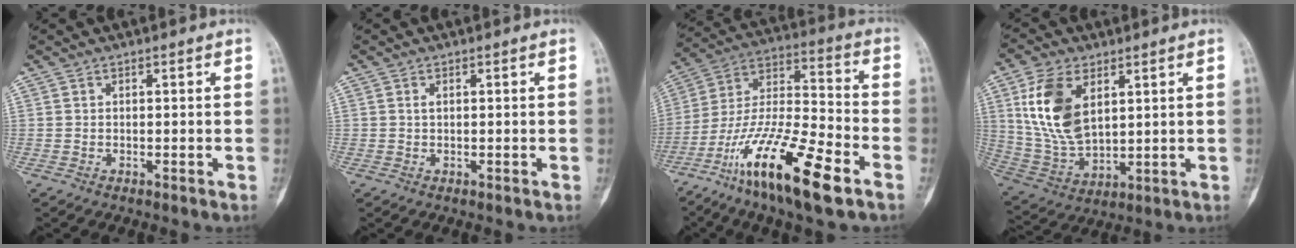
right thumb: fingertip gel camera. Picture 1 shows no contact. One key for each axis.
{"total": 0.7, "fx": 0.2, "fy": 0.4, "fz": 0.5, "tx": -0.011, "ty": 0.004, "tz": 0.006}
{"total": 22.1, "fx": -12.0, "fy": 5.4, "fz": 17.8, "tx": -0.367, "ty": 0.047, "tz": -0.221}
{"total": 14.7, "fx": 5.0, "fy": 8.4, "fz": 11.0, "tx": -0.213, "ty": -0.019, "tz": 0.112}